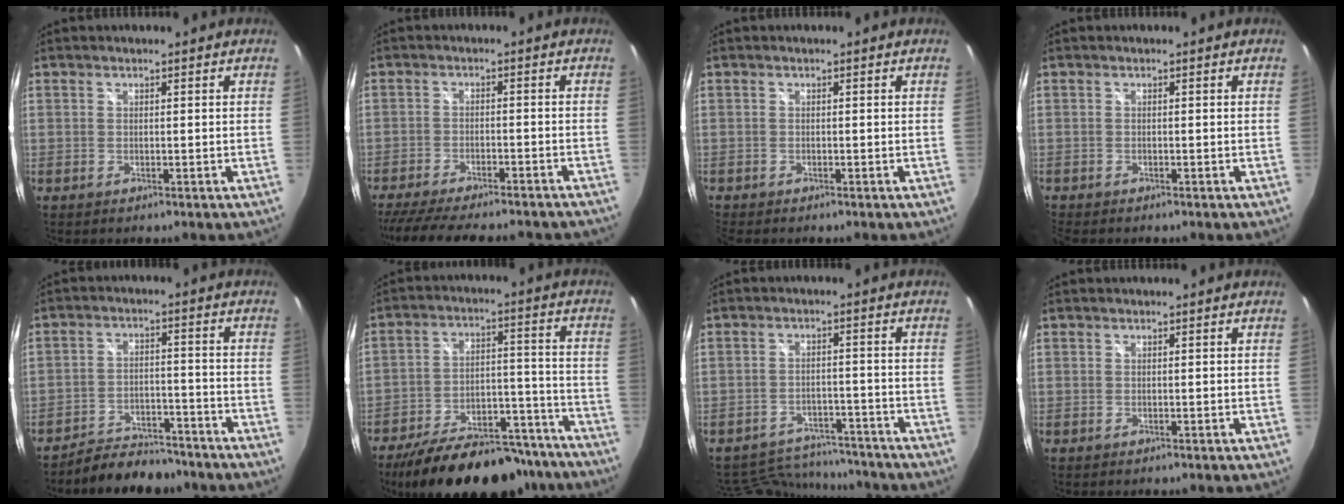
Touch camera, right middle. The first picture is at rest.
{"total": 20.1, "force": [-17.1, 4.6, 9.4], "torque": [-0.188, -0.032, -0.243]}
{"total": 1.0, "force": [-0.9, 0.1, 0.3], "torque": [-0.008, -0.007, -0.018]}
{"total": 1.6, "force": [-1.5, 0.4, 0.4], "torque": [-0.010, -0.012, -0.028]}
{"total": 9.4, "force": [-8.5, 3.1, 2.4], "torque": [-0.064, 0.008, -0.123]}
{"total": 25.3, "force": [-20.4, 10.1, 11.0], "torque": [-0.196, 0.015, -0.266]}
{"total": 12.9, "force": [-11.7, 4.8, 2.8], "torque": [-0.075, 0.018, -0.156]}
{"total": 0.0}